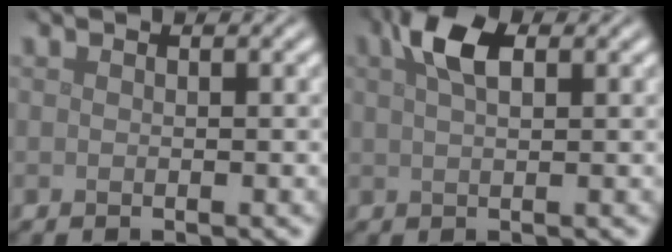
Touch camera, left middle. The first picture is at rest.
{"total": 3.8, "force": [1.7, 1.7, 2.9], "torque": [-0.059, 0.008, 0.029]}